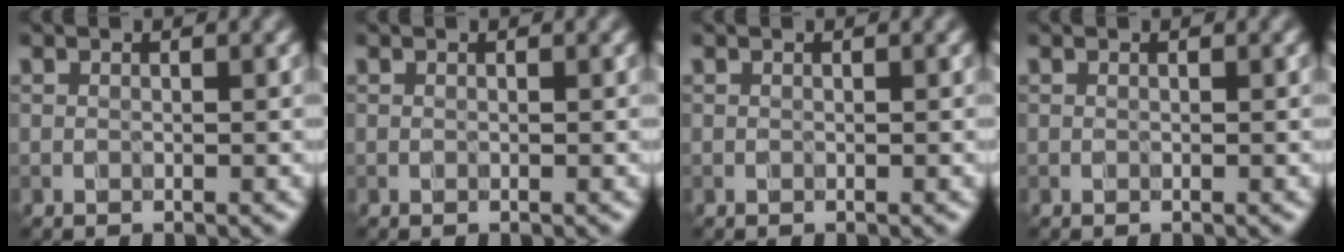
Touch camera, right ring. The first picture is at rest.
{"total": 0.0}
{"total": 0.0}
{"total": 0.0}